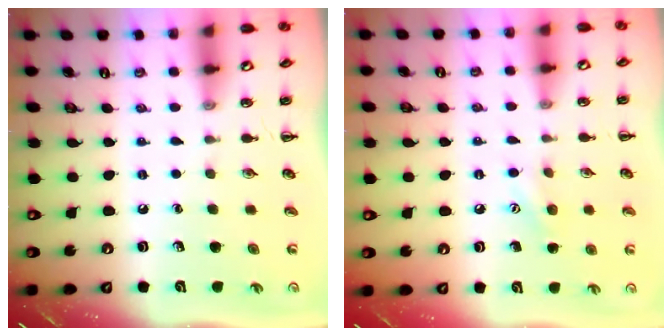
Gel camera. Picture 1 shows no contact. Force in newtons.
{"total": 7.5, "press": 7.3, "slide": 1.5}